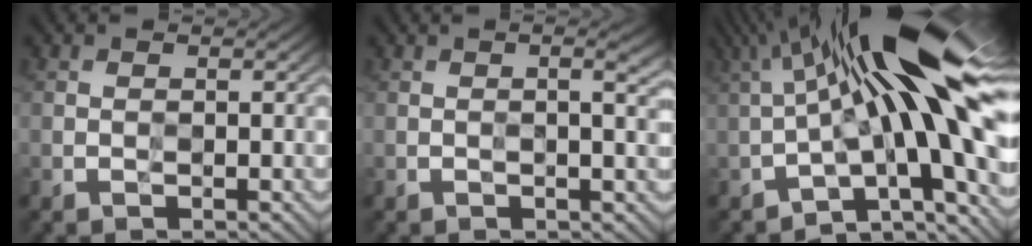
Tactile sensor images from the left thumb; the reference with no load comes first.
{"total": 3.2, "force": [0.5, 0.5, 3.1], "torque": [-0.050, 0.006, 0.007]}
{"total": 19.5, "force": [1.7, 5.1, 18.7], "torque": [-0.271, 0.030, 0.017]}